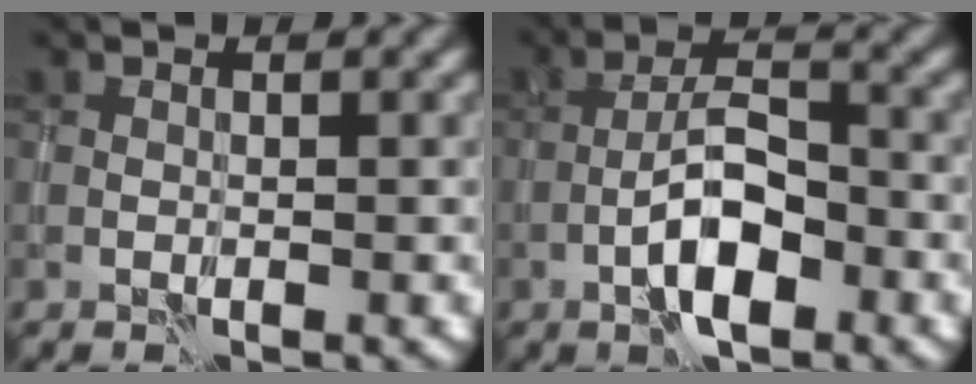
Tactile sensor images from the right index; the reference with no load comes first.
{"total": 5.2, "force": [-2.4, 1.8, 4.3], "torque": [-0.074, 0.010, -0.047]}